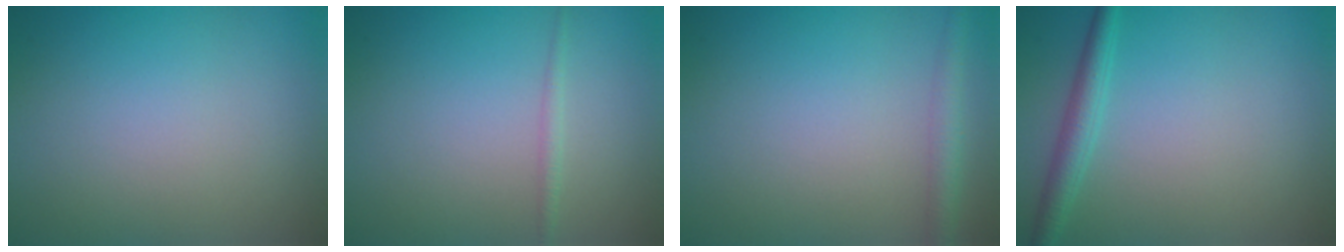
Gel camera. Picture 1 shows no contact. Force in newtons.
{"total": 0.8, "press": 0.8, "slide": 0.1}
{"total": 2.2, "press": 2.2, "slide": 0.1}
{"total": 2.3, "press": 2.3, "slide": 0.1}